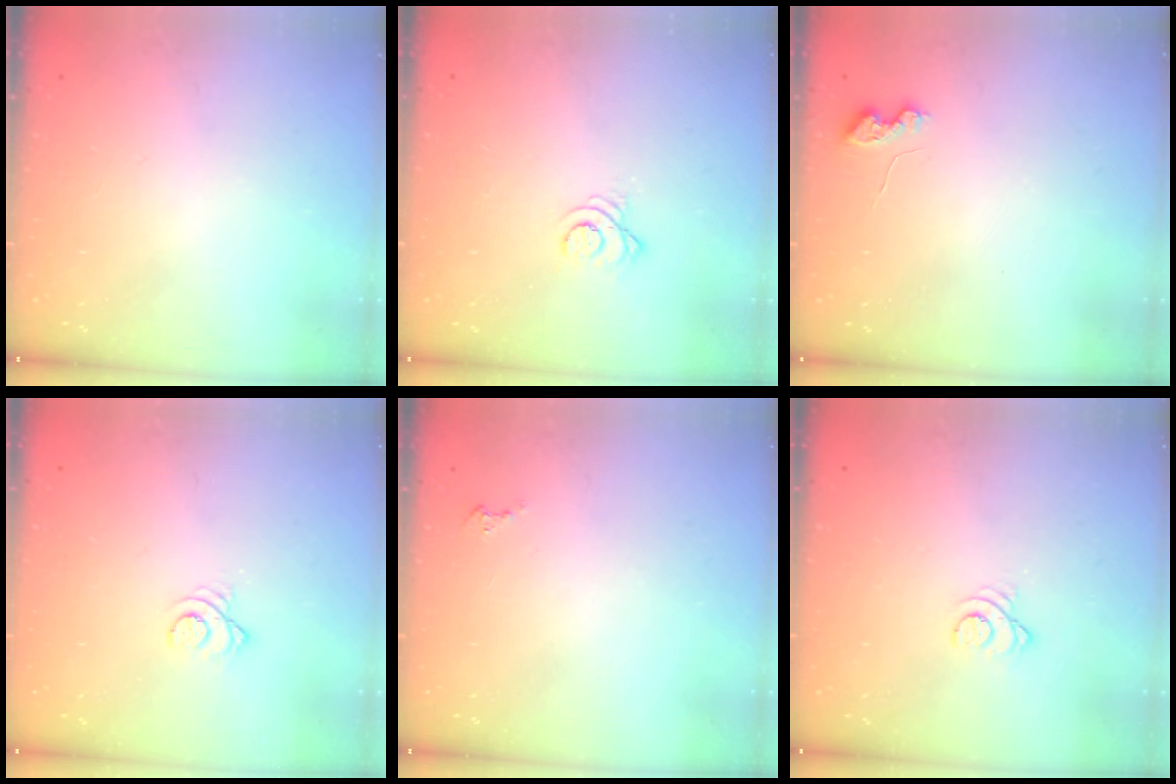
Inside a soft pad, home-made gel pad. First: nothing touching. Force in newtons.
{"total": 2.9, "press": 2.9, "slide": 0.4}
{"total": 3.6, "press": 3.6, "slide": 0.4}
{"total": 2.5, "press": 2.5, "slide": 0.3}
{"total": 1.7, "press": 1.7, "slide": 0.1}
{"total": 2.5, "press": 2.5, "slide": 0.2}